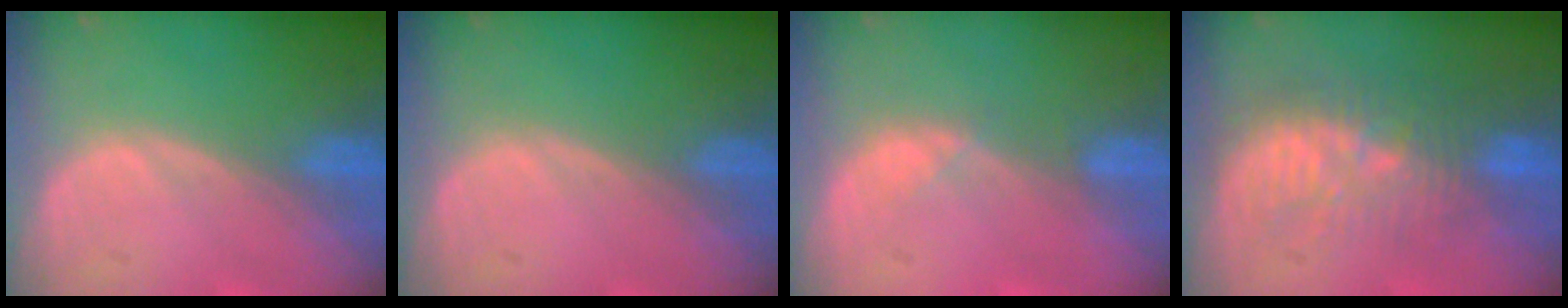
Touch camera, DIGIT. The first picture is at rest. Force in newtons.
{"total": 0.0}
{"total": 1.4, "press": 1.2, "slide": 0.7}
{"total": 9.2, "press": 8.9, "slide": 2.6}